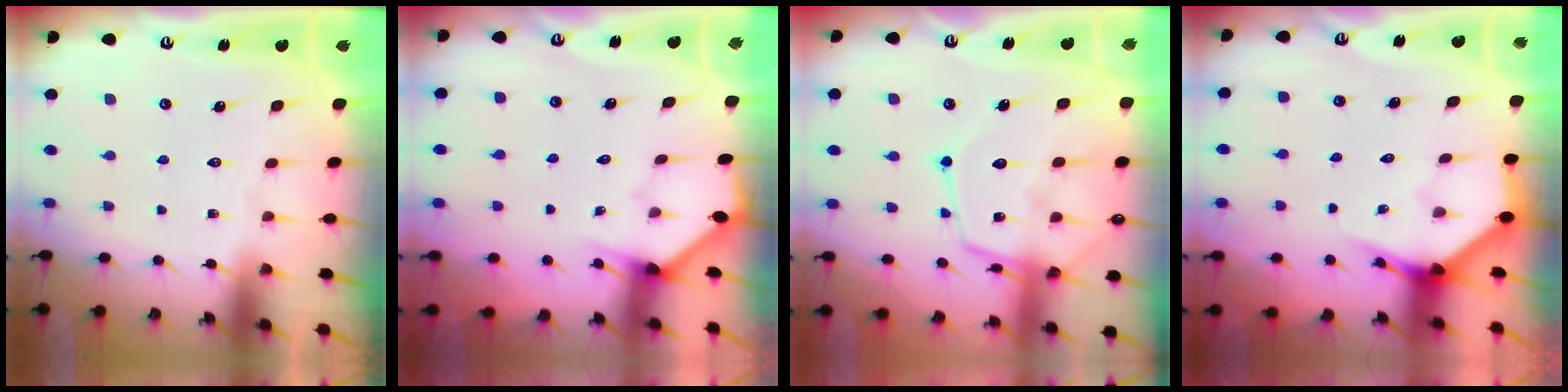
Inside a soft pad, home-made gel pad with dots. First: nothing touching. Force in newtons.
{"total": 1.9, "press": 1.9, "slide": 0.1}
{"total": 15.5, "press": 15.4, "slide": 1.7}
{"total": 3.8, "press": 3.8, "slide": 0.2}